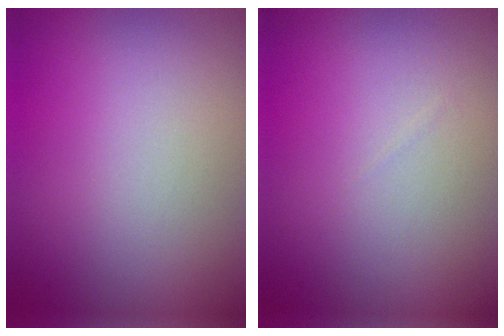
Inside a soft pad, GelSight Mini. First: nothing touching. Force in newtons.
{"total": 0.0}